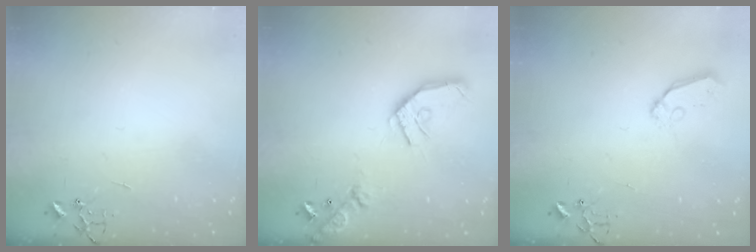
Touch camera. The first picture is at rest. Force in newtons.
{"total": 16.6, "press": 16.4, "slide": 2.5}
{"total": 6.9, "press": 6.9, "slide": 0.5}